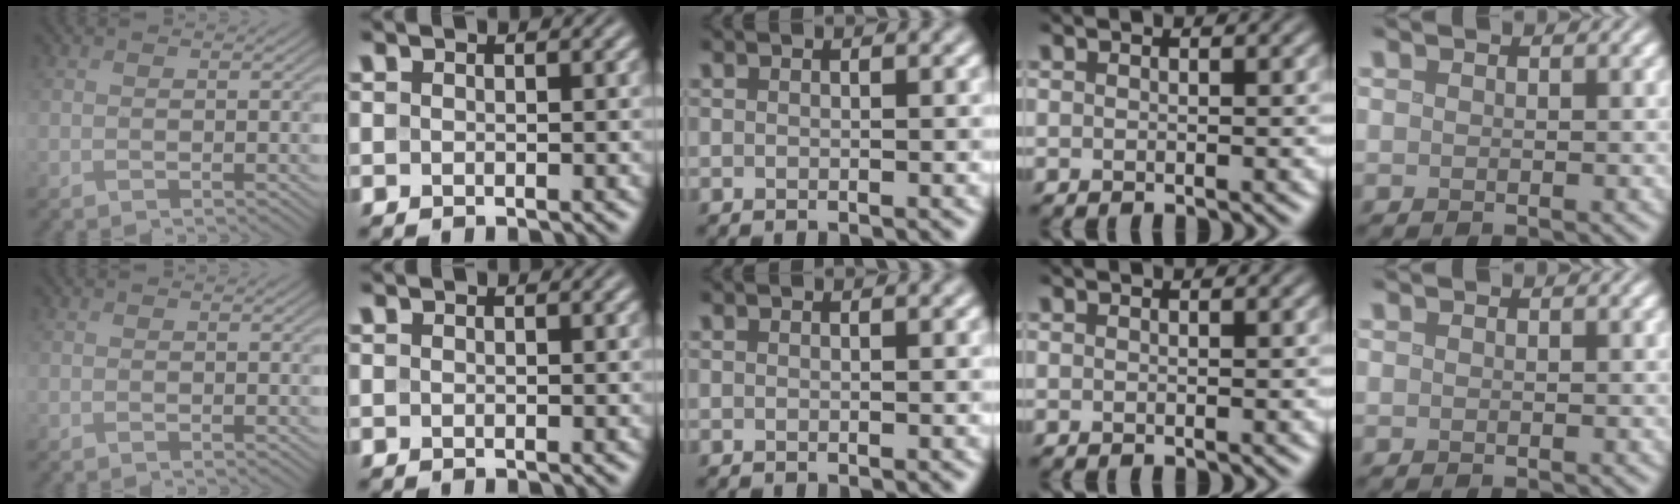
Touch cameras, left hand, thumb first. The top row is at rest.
{}